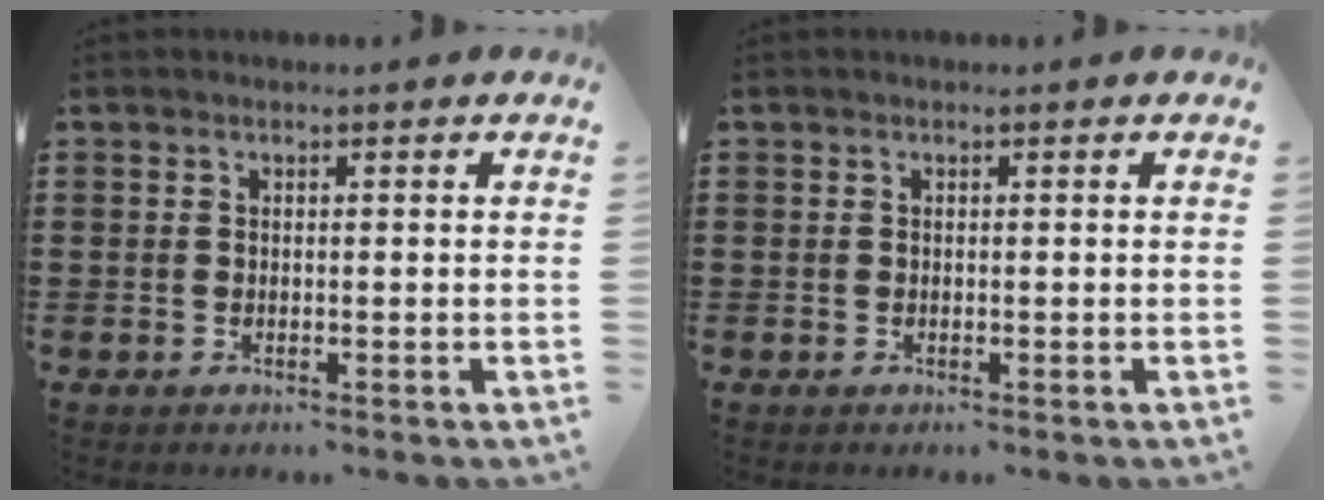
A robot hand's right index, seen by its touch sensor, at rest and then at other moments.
{"total": 0.0}